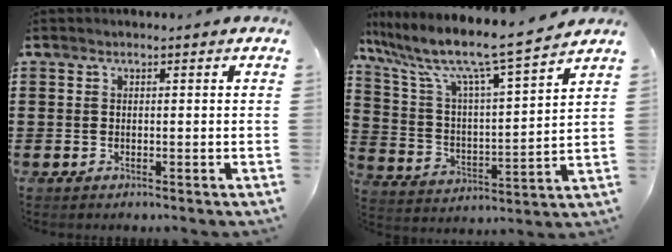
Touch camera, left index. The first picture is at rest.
{"total": 8.4, "force": [7.1, 0.2, 4.5], "torque": [-0.119, -0.056, 0.109]}